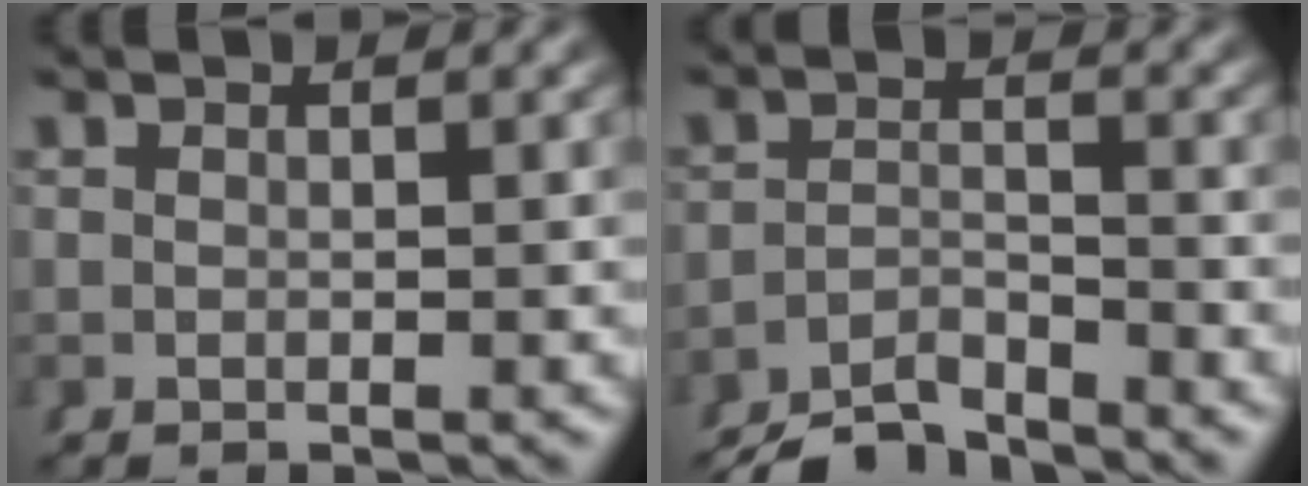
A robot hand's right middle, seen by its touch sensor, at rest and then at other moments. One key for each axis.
{"total": 5.2, "fx": -4.9, "fy": 0.9, "fz": 1.5, "tx": -0.003, "ty": -0.004, "tz": -0.083}